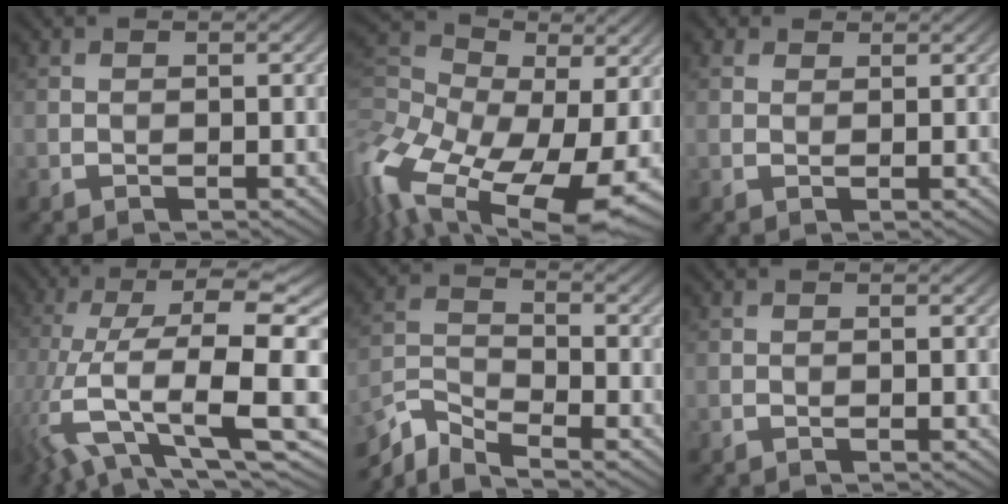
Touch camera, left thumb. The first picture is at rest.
{"total": 18.6, "force": [-5.7, 11.4, 13.5], "torque": [-0.312, -0.019, -0.093]}
{"total": 1.4, "force": [1.1, 0.8, 0.0], "torque": [0.000, 0.005, 0.016]}
{"total": 13.8, "force": [-3.6, 5.3, 12.2], "torque": [-0.248, -0.004, -0.060]}
{"total": 5.9, "force": [-4.8, 1.5, 3.0], "torque": [-0.074, -0.011, -0.112]}
{"total": 0.0}